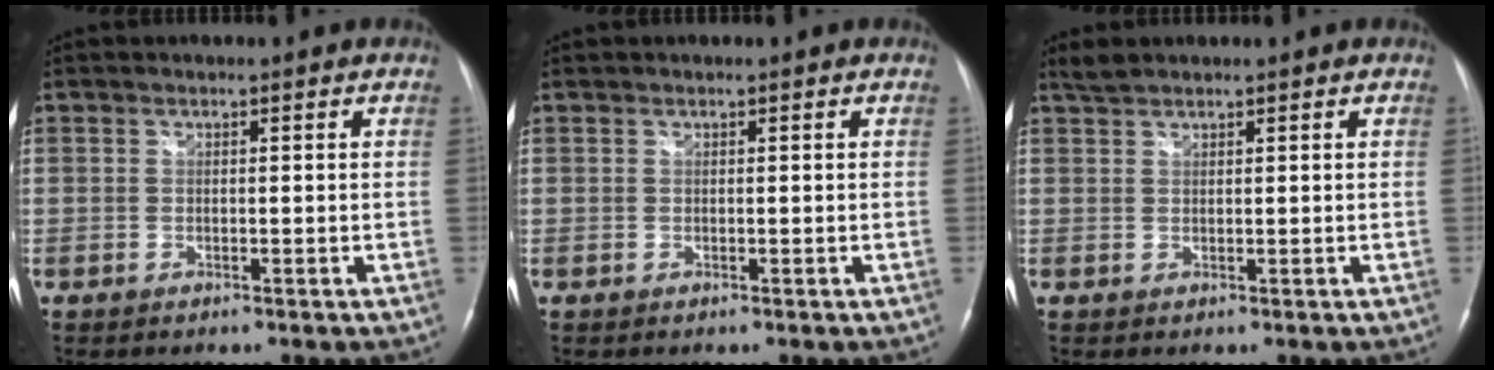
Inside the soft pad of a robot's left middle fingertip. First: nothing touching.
{"total": 0.0}
{"total": 1.8, "force": [1.7, 0.3, 0.5], "torque": [-0.016, 0.010, 0.037]}